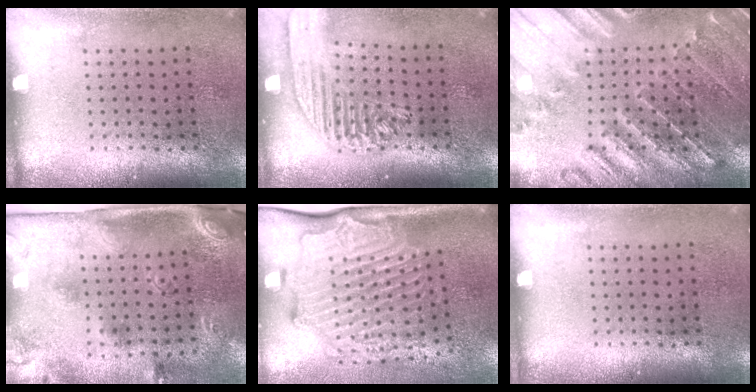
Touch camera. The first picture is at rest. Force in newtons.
{"total": 1.6, "press": 1.4, "slide": 0.6}
{"total": 1.3, "press": 1.3, "slide": 0.4}
{"total": 2.8, "press": 1.7, "slide": 2.2}
{"total": 3.1, "press": 2.3, "slide": 2.0}
{"total": 0.0}